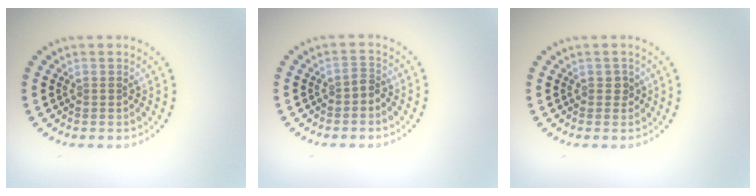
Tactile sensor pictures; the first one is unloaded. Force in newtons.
{"total": 1.1, "press": 0.8, "slide": 0.6}
{"total": 0.8, "press": 0.8, "slide": 0.3}